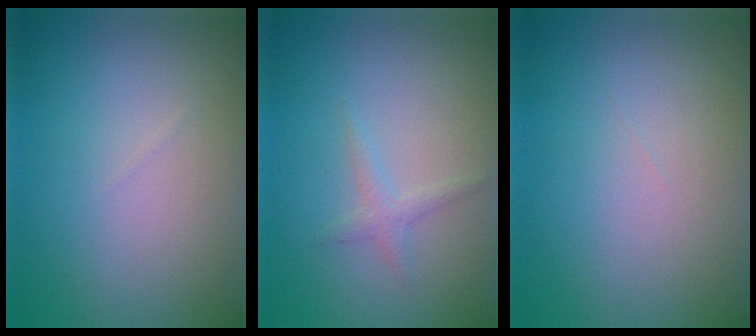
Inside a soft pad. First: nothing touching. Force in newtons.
{"total": 1.2, "press": 1.2, "slide": 0.1}
{"total": 0.0}